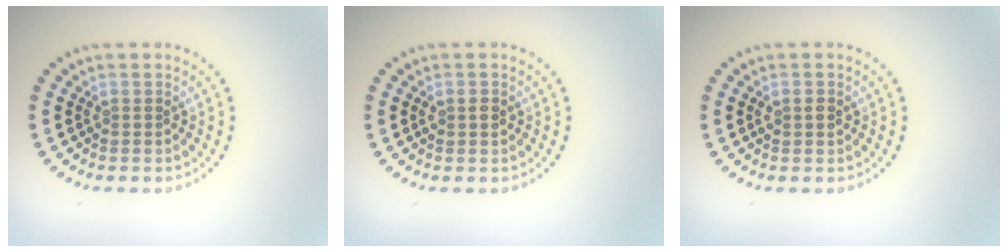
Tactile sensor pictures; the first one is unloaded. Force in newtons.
{"total": 1.2, "press": 1.2, "slide": 0.1}
{"total": 1.2, "press": 1.2, "slide": 0.1}